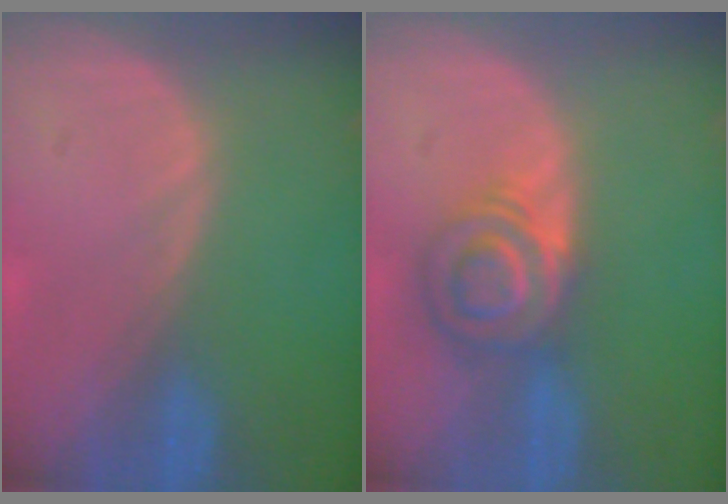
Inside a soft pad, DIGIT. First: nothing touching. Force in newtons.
{"total": 5.9, "press": 5.8, "slide": 0.8}